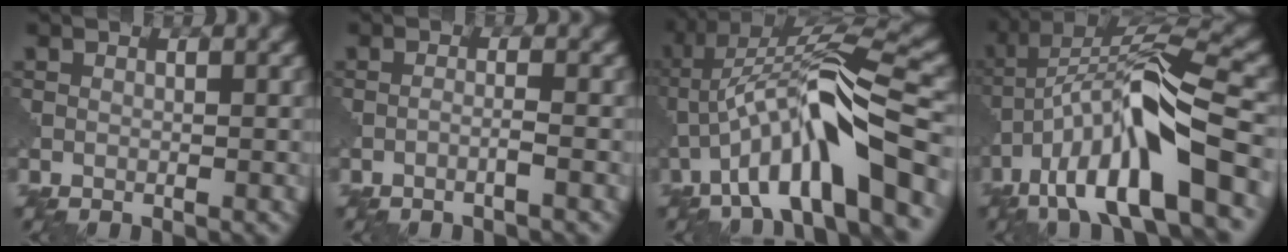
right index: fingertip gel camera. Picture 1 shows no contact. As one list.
[{"total": 1.3, "force": [-0.7, 0.1, 1.1], "torque": [-0.016, 0.006, -0.020]}, {"total": 10.8, "force": [-4.2, 2.0, 9.7], "torque": [-0.167, 0.027, -0.070]}, {"total": 13.0, "force": [-5.4, 3.2, 11.4], "torque": [-0.206, 0.018, -0.089]}]